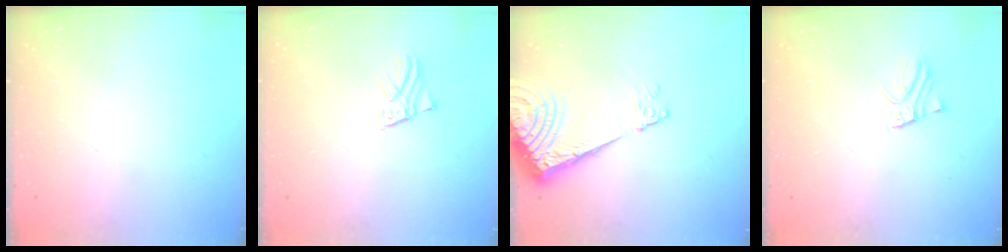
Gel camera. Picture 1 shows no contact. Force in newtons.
{"total": 1.6, "press": 1.6, "slide": 0.2}
{"total": 14.3, "press": 14.1, "slide": 2.2}
{"total": 1.9, "press": 1.9, "slide": 0.1}